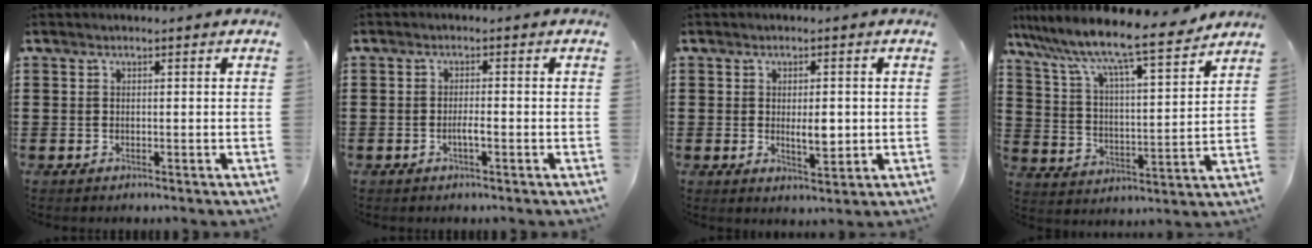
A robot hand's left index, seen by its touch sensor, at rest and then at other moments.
{"total": 1.9, "force": [-0.8, 0.3, 1.6], "torque": [-0.029, 0.002, -0.015]}
{"total": 3.8, "force": [-0.1, 1.7, 3.5], "torque": [-0.056, 0.000, -0.004]}
{"total": 8.8, "force": [7.8, 0.2, 4.0], "torque": [-0.111, -0.057, 0.125]}